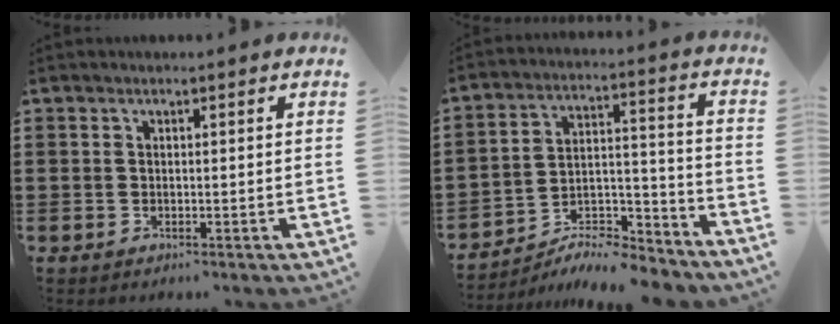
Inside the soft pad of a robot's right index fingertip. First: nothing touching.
{"total": 7.9, "force": [-7.4, 1.7, 2.2], "torque": [-0.022, 0.022, -0.141]}